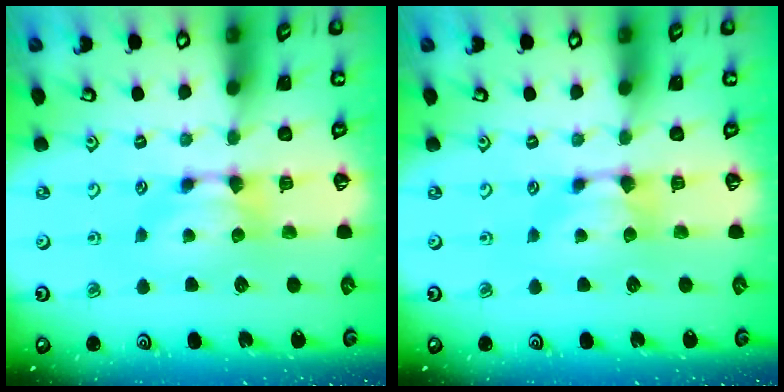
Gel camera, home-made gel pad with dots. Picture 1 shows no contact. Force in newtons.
{"total": 0.5, "press": 0.4, "slide": 0.3}